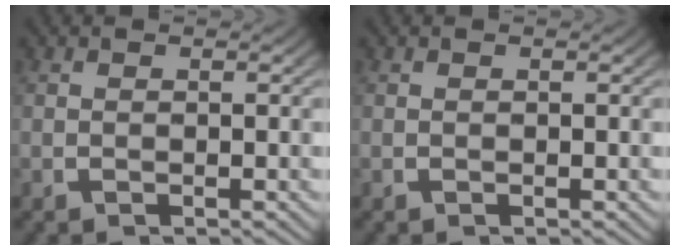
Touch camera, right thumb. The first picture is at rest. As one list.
[{"total": 0.0}]